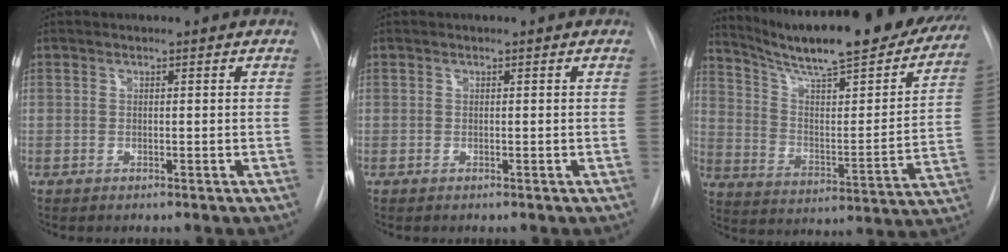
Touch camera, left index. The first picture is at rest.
{"total": 0.0}
{"total": 28.6, "force": [24.7, 4.0, 13.9], "torque": [-0.213, -0.076, 0.333]}